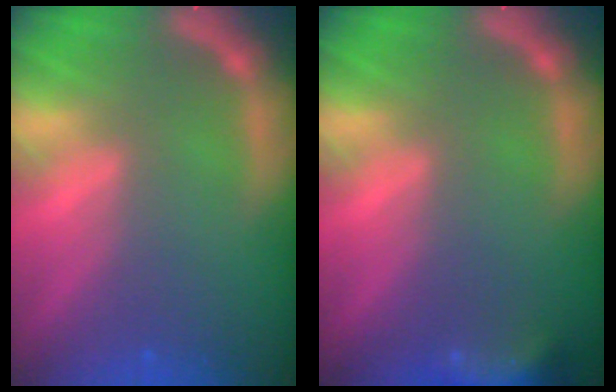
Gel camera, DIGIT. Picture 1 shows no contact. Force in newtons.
{"total": 5.9}